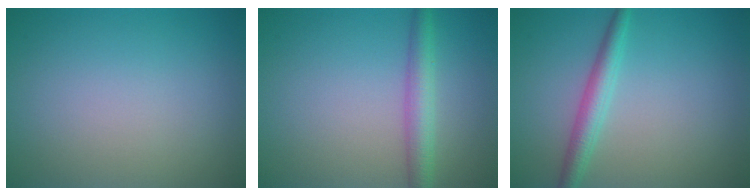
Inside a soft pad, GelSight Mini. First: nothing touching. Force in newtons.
{"total": 3.1, "press": 3.1, "slide": 0.1}
{"total": 2.7, "press": 2.7, "slide": 0.1}